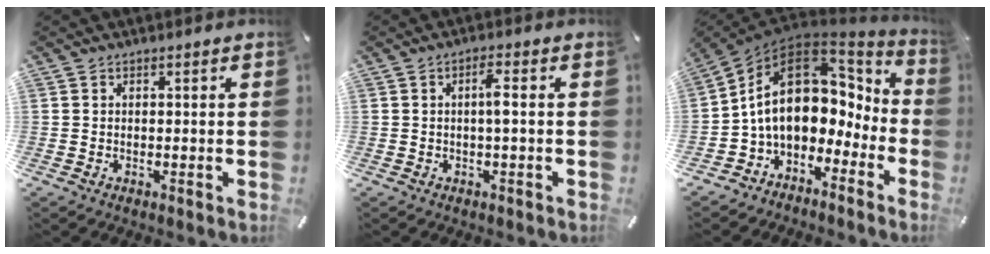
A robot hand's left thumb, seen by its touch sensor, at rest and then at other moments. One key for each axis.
{"total": 3.6, "fx": -0.2, "fy": 0.6, "fz": 3.5, "tx": -0.068, "ty": 0.006, "tz": -0.007}
{"total": 16.4, "fx": 1.4, "fy": 11.8, "fz": 11.3, "tx": -0.206, "ty": -0.013, "tz": 0.029}